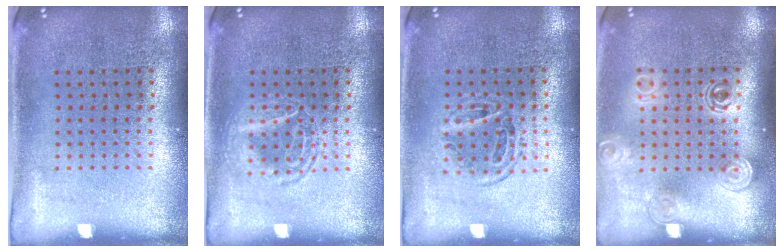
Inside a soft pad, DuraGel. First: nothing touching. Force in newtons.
{"total": 2.1, "press": 2.1, "slide": 0.3}
{"total": 1.1, "press": 0.9, "slide": 0.6}
{"total": 1.6, "press": 1.2, "slide": 1.0}